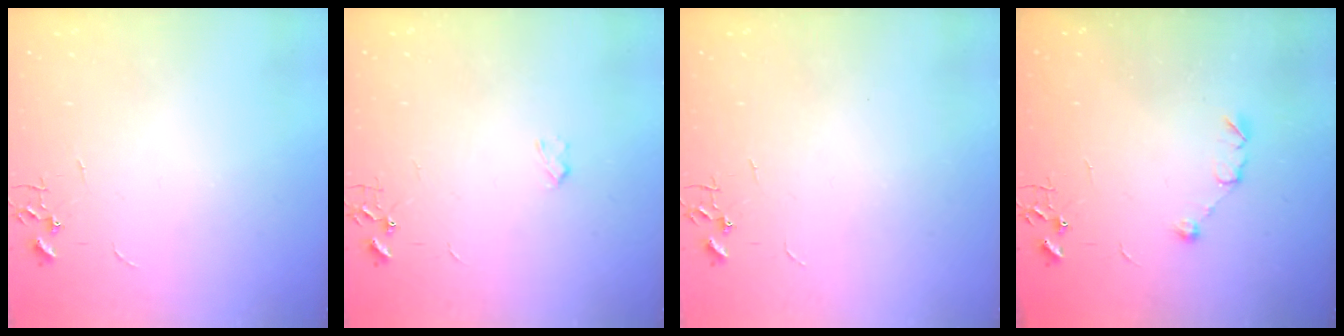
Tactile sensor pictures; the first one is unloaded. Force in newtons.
{"total": 2.4, "press": 2.4, "slide": 0.4}
{"total": 0.0}
{"total": 6.8, "press": 6.8, "slide": 0.9}